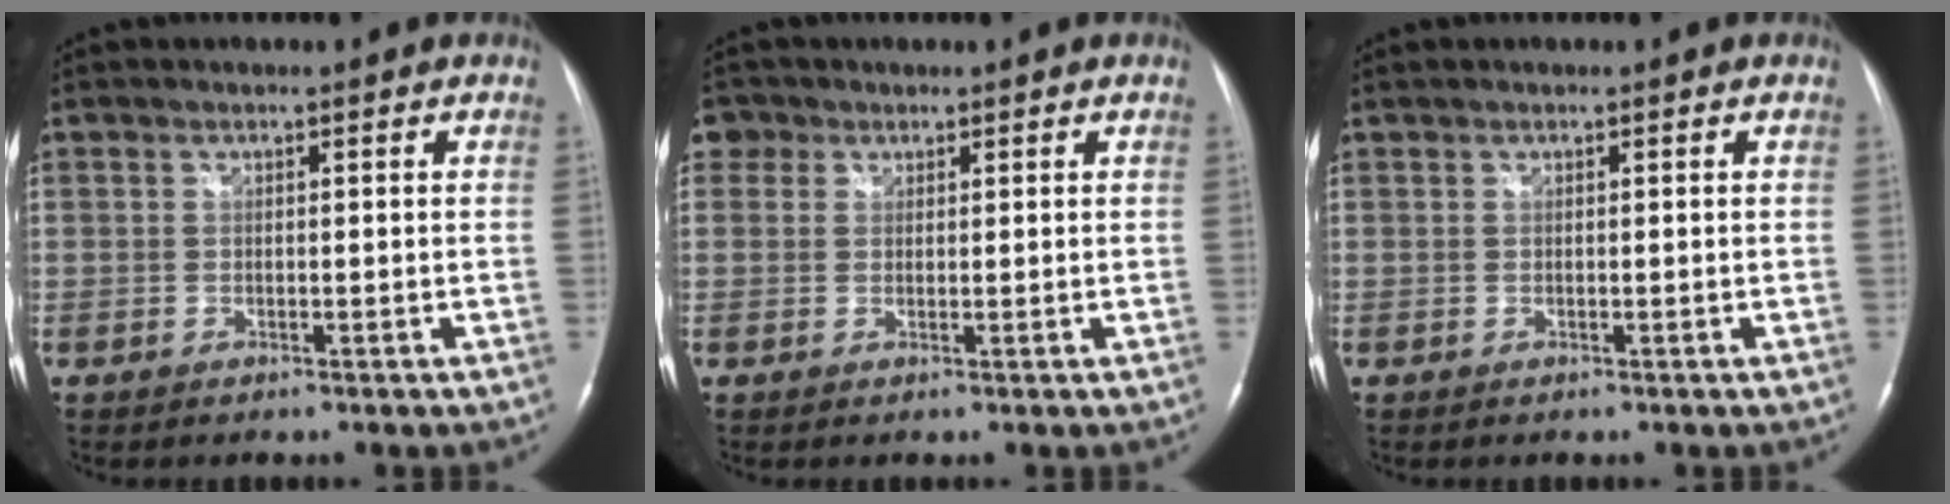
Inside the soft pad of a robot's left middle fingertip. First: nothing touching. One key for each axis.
{"total": 2.5, "fx": 1.2, "fy": 2.2, "fz": 0.3, "tx": 0.003, "ty": 0.009, "tz": 0.016}
{"total": 0.0}